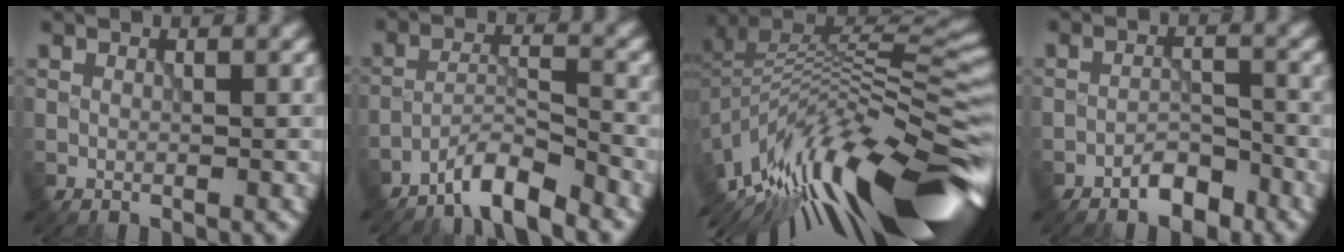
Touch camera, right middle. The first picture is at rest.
{"total": 4.5, "force": [-3.9, 0.5, 2.1], "torque": [-0.034, 0.005, -0.079]}
{"total": 15.4, "force": [-7.1, 5.7, 12.4], "torque": [-0.220, 0.004, -0.110]}
{"total": 2.7, "force": [-2.1, 1.0, 1.3], "torque": [-0.015, 0.010, -0.039]}